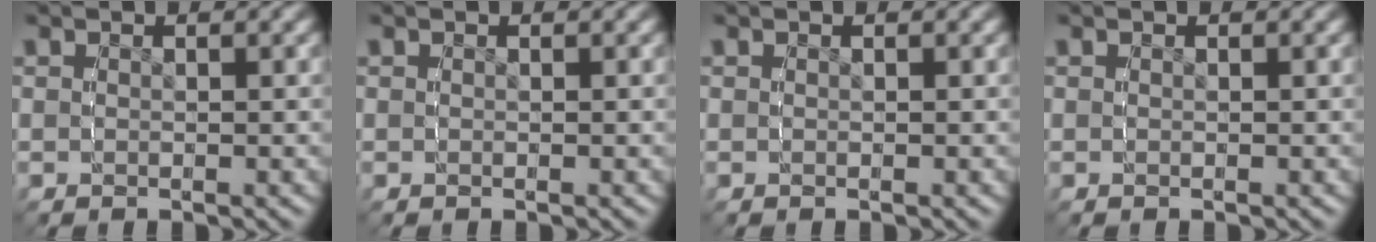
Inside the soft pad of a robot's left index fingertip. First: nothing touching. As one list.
[{"total": 0.0}, {"total": 0.0}, {"total": 0.0}]